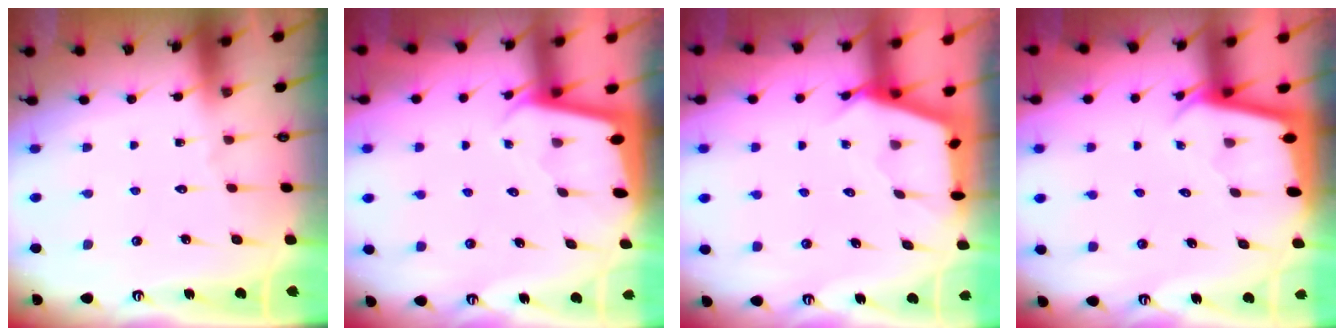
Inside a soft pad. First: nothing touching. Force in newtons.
{"total": 1.8, "press": 1.8, "slide": 0.1}
{"total": 2.6, "press": 2.6, "slide": 0.3}
{"total": 2.0, "press": 2.0, "slide": 0.1}